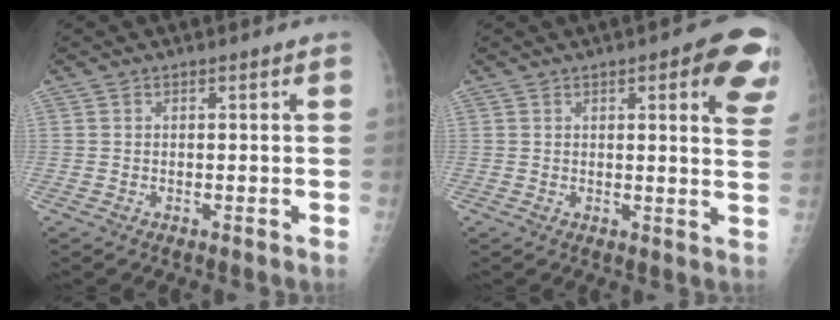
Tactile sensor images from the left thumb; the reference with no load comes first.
{"total": 10.6, "force": [4.7, 2.8, 9.1], "torque": [-0.078, -0.015, 0.045]}